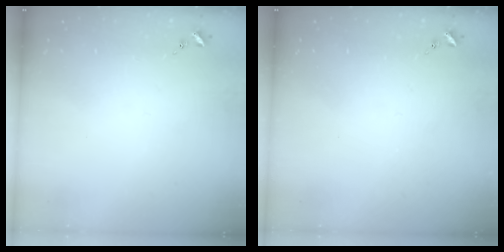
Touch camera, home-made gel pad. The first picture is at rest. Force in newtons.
{"total": 0.0}